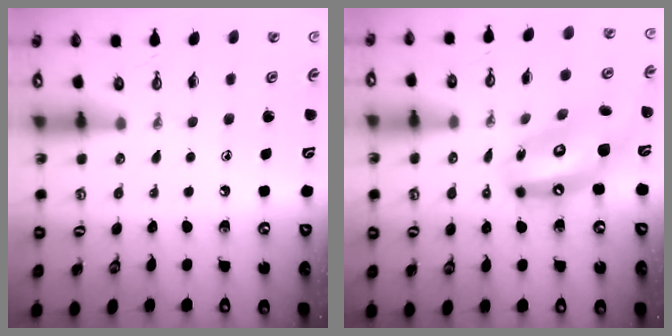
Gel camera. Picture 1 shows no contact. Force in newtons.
{"total": 16.2, "press": 16.1, "slide": 2.0}